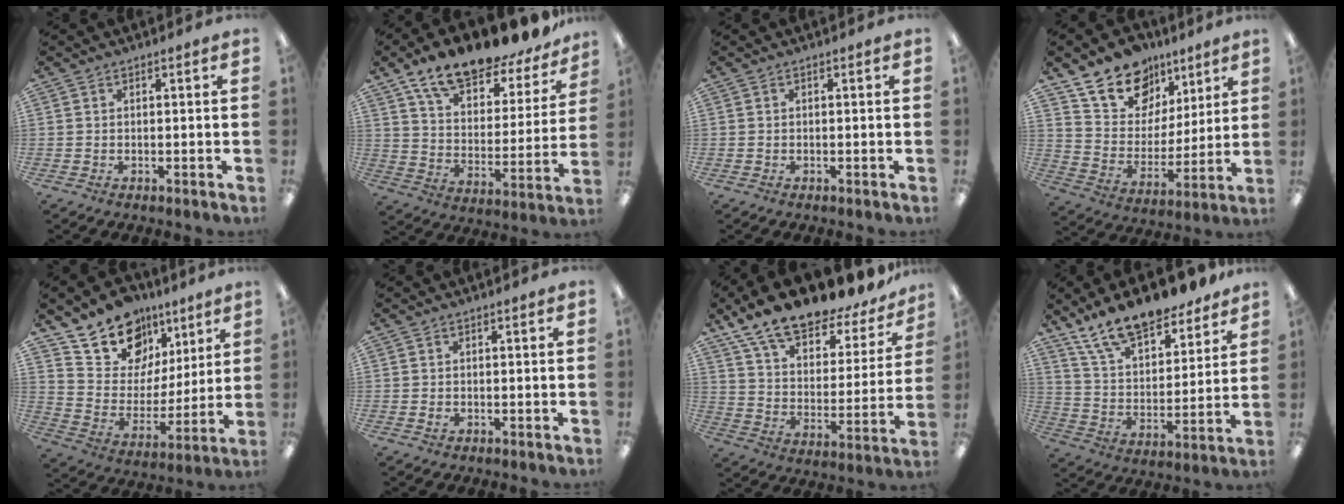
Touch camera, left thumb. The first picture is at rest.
{"total": 15.5, "force": [13.1, 4.8, 6.7], "torque": [-0.122, -0.096, 0.224]}
{"total": 0.0}
{"total": 17.6, "force": [11.8, 11.5, 6.1], "torque": [-0.119, -0.065, 0.222]}
{"total": 16.9, "force": [11.5, 11.3, 5.1], "torque": [-0.096, -0.074, 0.215]}
{"total": 0.8, "force": [-0.1, 0.6, 0.5], "torque": [-0.009, 0.002, -0.004]}
{"total": 16.8, "force": [14.2, 5.5, 7.2], "torque": [-0.130, -0.108, 0.246]}
{"total": 17.3, "force": [14.2, 6.3, 7.7], "torque": [-0.147, -0.087, 0.252]}